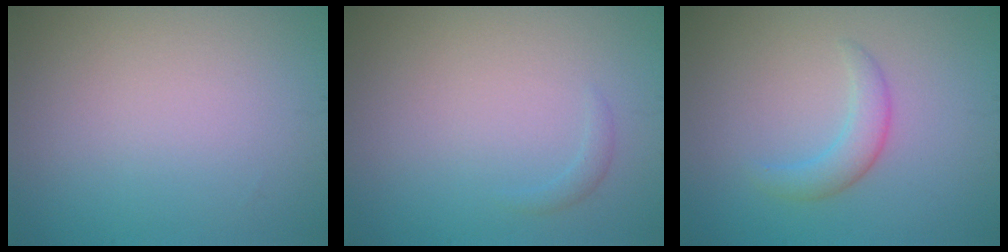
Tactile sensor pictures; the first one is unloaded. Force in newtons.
{"total": 0.7, "press": 0.7, "slide": 0.1}
{"total": 2.2, "press": 2.2, "slide": 0.2}